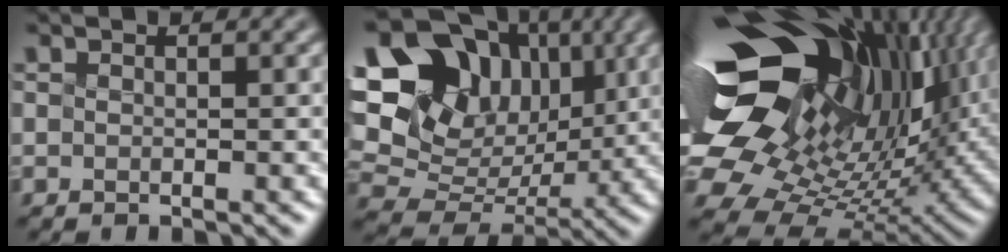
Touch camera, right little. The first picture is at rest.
{"total": 17.5, "force": [6.1, 13.8, 8.8], "torque": [-0.195, 0.056, 0.130]}
{"total": 18.7, "force": [6.8, 10.6, 13.8], "torque": [-0.266, 0.007, 0.133]}